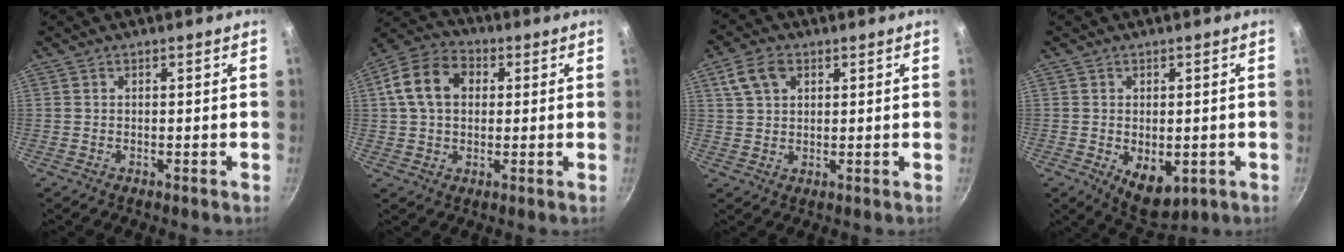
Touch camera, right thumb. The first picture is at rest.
{"total": 11.5, "force": [2.3, 8.4, 7.5], "torque": [-0.116, 0.019, 0.024]}
{"total": 6.4, "force": [2.7, 4.2, 3.9], "torque": [-0.064, 0.003, 0.049]}
{"total": 7.3, "force": [-1.5, 4.5, 5.6], "torque": [-0.064, -0.009, -0.007]}